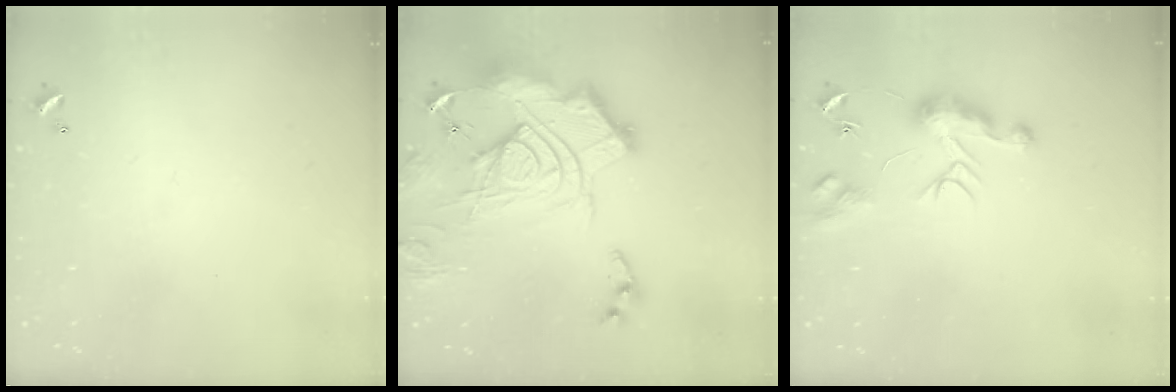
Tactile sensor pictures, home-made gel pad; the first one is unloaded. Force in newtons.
{"total": 26.0, "press": 25.8, "slide": 3.2}
{"total": 9.6, "press": 9.5, "slide": 0.9}